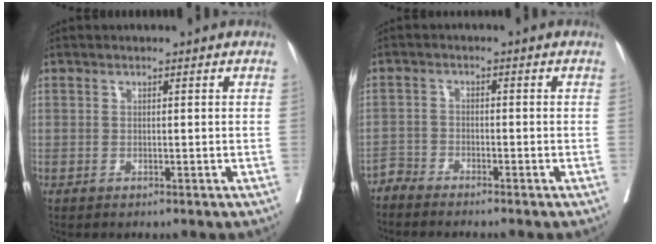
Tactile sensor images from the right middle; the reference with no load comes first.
{"total": 2.8, "force": [-2.8, -0.1, 0.1], "torque": [0.006, -0.007, -0.050]}